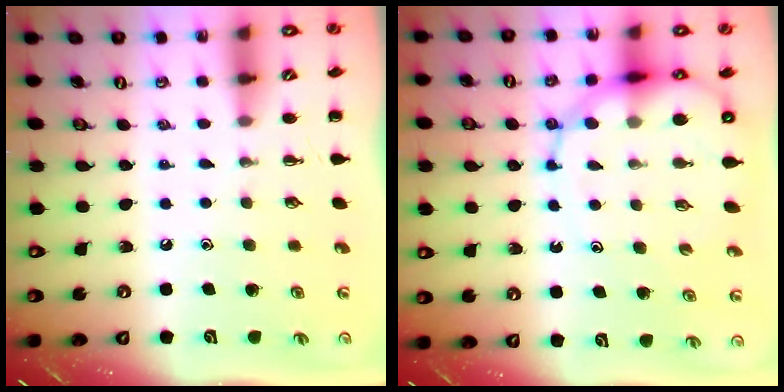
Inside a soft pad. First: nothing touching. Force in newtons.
{"total": 11.9, "press": 11.5, "slide": 3.3}